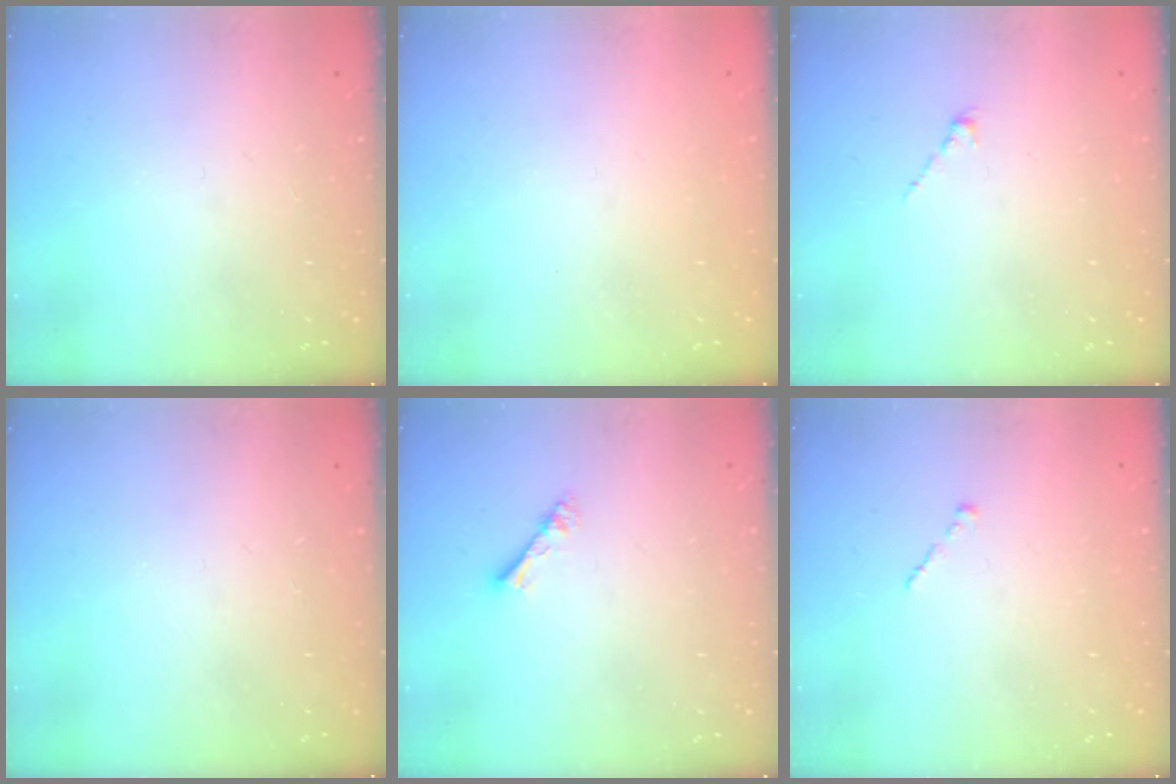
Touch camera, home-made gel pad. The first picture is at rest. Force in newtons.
{"total": 0.8, "press": 0.7, "slide": 0.3}
{"total": 0.0}
{"total": 0.0}
{"total": 2.3, "press": 2.3, "slide": 0.3}
{"total": 0.0}